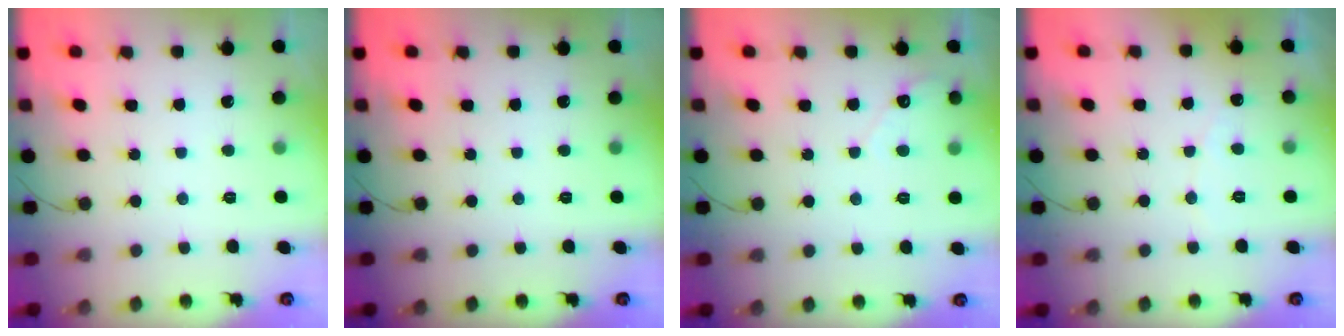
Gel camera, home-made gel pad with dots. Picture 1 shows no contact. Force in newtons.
{"total": 0.0}
{"total": 2.7, "press": 2.7, "slide": 0.2}
{"total": 2.4, "press": 2.4, "slide": 0.1}